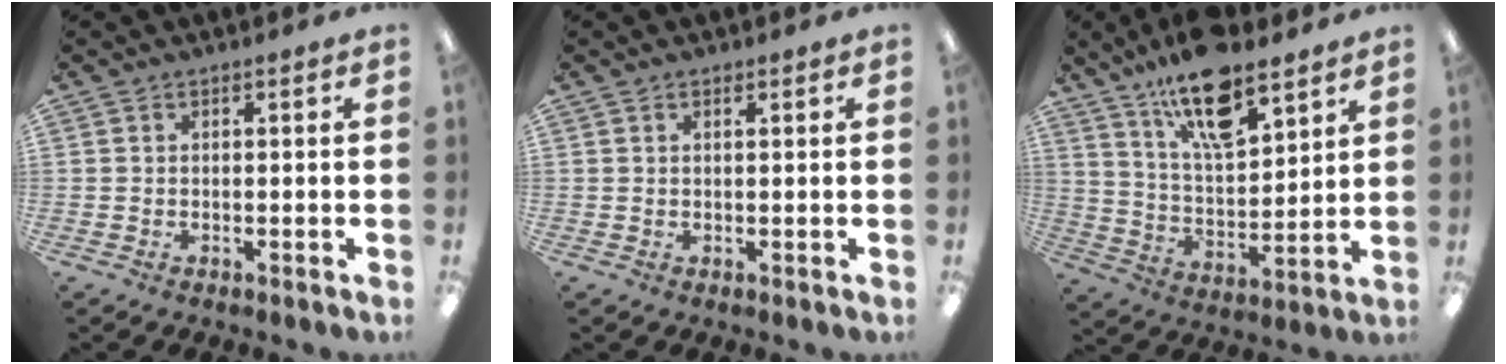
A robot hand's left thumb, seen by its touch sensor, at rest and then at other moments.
{"total": 0.8, "force": [0.6, 0.3, 0.4], "torque": [-0.002, -0.003, 0.010]}
{"total": 17.0, "force": [12.3, 6.2, 10.1], "torque": [-0.176, -0.056, 0.209]}